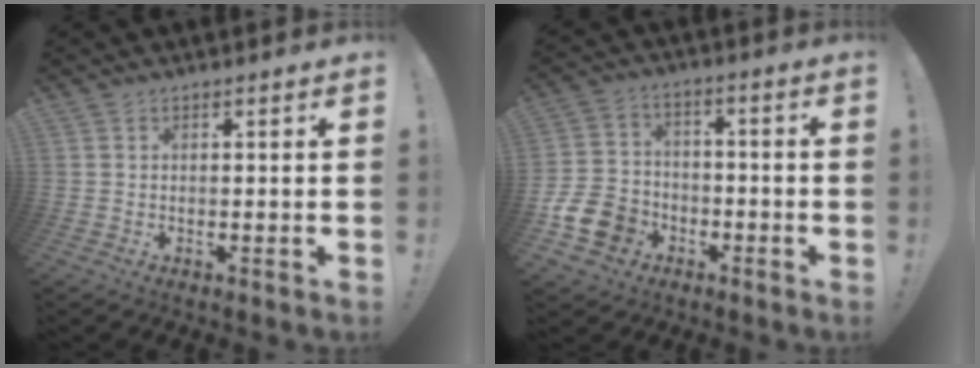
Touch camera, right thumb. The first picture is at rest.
{"total": 12.6, "force": [-6.1, 9.7, 5.3], "torque": [-0.113, 0.043, -0.110]}